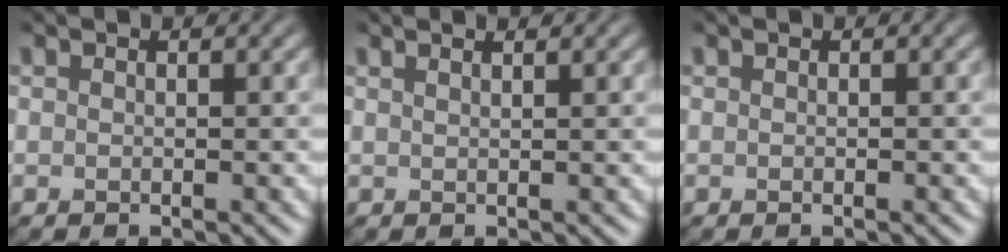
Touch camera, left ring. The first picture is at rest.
{"total": 1.9, "force": [1.3, 0.7, 1.2], "torque": [0.001, -0.002, -0.001]}
{"total": 0.0}